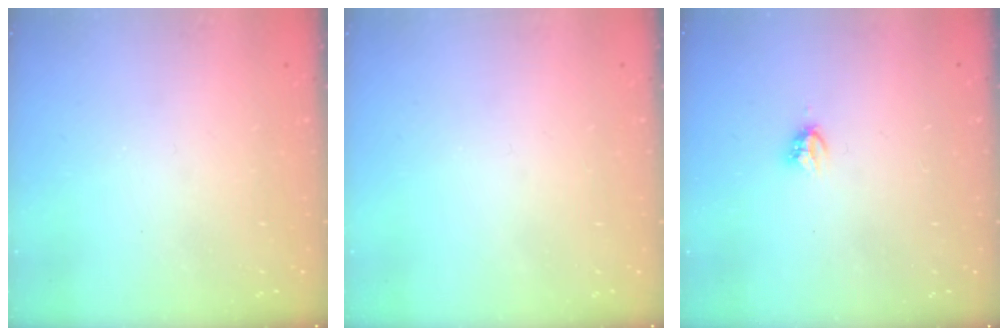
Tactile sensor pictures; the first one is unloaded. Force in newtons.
{"total": 0.0}
{"total": 3.6, "press": 3.5, "slide": 0.5}